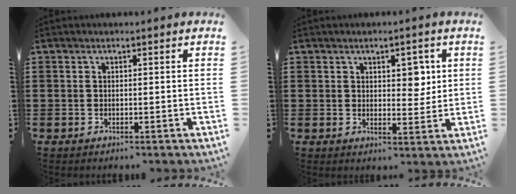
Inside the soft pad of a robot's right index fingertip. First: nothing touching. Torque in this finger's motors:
{"motor_torque": [0.04, 0.09, 0.25, 0.00]}